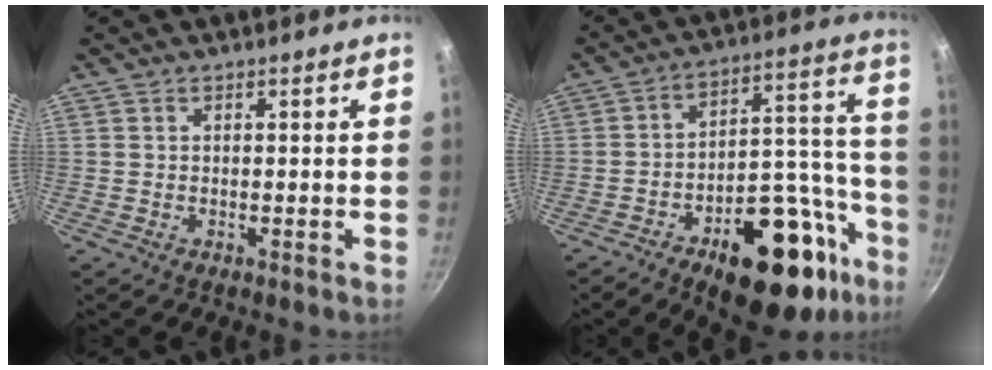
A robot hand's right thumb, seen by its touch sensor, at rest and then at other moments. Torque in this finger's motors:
{"motor_torque": [1.30, -0.54, 1.85, -0.92, 0.16]}